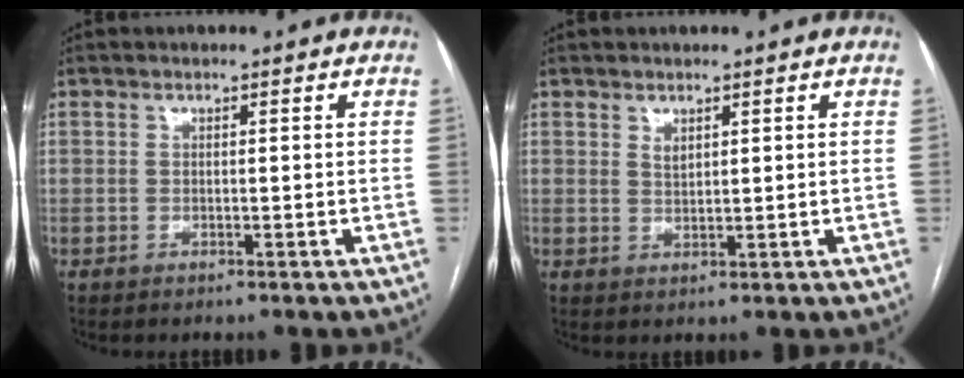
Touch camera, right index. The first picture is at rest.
{"total": 1.4, "force": [0.9, 0.6, 0.9], "torque": [-0.016, -0.001, 0.021]}